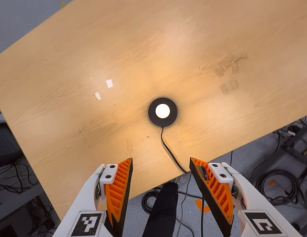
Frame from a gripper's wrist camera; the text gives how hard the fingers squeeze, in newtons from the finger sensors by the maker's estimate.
{"total": 0.0}